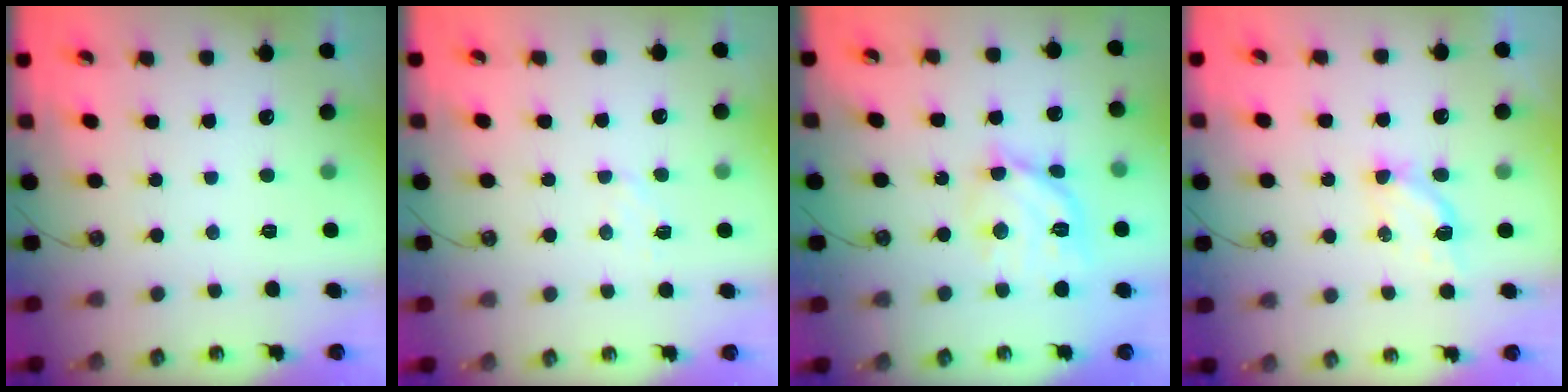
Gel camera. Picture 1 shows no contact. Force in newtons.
{"total": 5.1, "press": 5.1, "slide": 0.6}
{"total": 13.4, "press": 13.3, "slide": 1.0}
{"total": 4.4, "press": 4.4, "slide": 0.5}